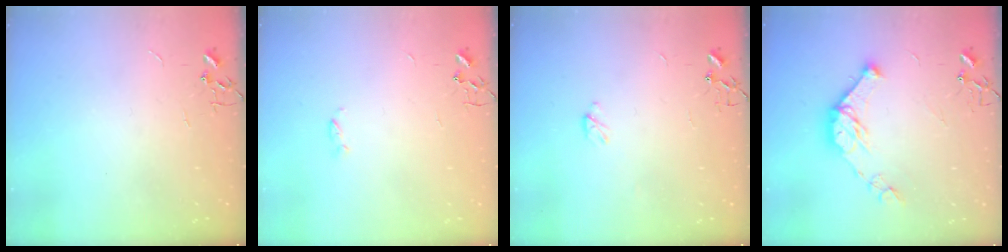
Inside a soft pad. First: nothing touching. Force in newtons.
{"total": 2.4, "press": 2.4, "slide": 0.5}
{"total": 3.0, "press": 3.0, "slide": 0.5}
{"total": 13.7, "press": 13.7, "slide": 0.7}